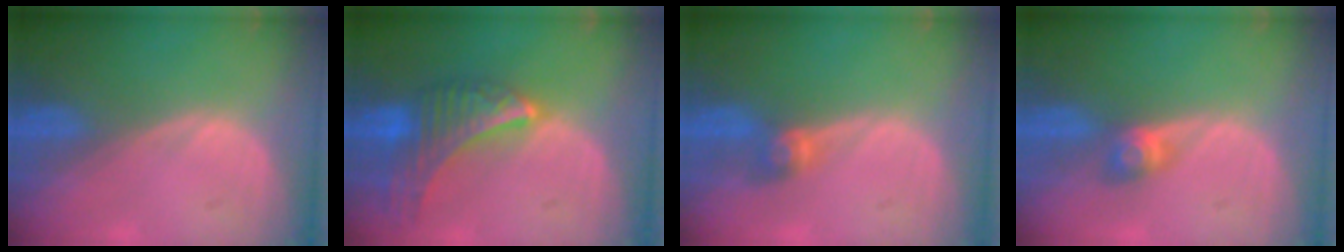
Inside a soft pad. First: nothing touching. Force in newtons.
{"total": 9.2, "press": 8.1, "slide": 4.3}
{"total": 2.6, "press": 2.5, "slide": 0.6}
{"total": 3.0, "press": 2.6, "slide": 1.5}